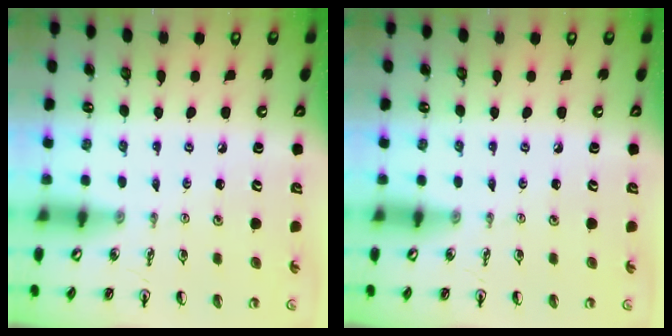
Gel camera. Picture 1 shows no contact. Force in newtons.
{"total": 0.0}